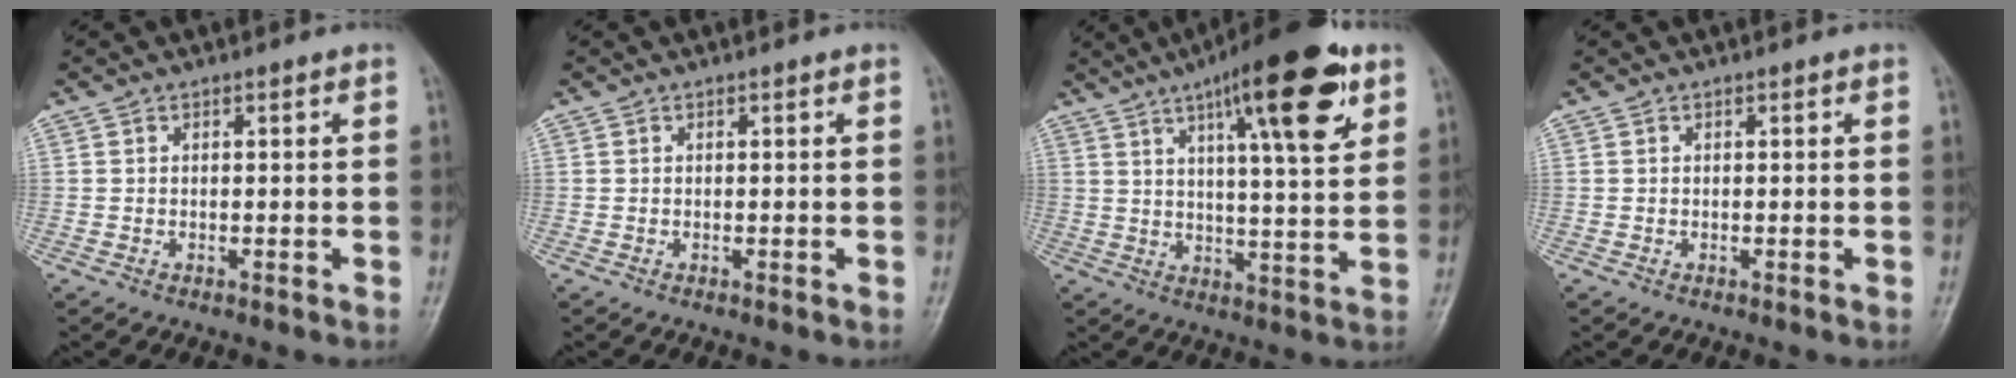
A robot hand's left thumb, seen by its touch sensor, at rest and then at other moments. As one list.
[{"total": 0.0}, {"total": 17.9, "force": [8.9, 4.4, 14.9], "torque": [-0.202, -0.025, 0.129]}, {"total": 0.0}]